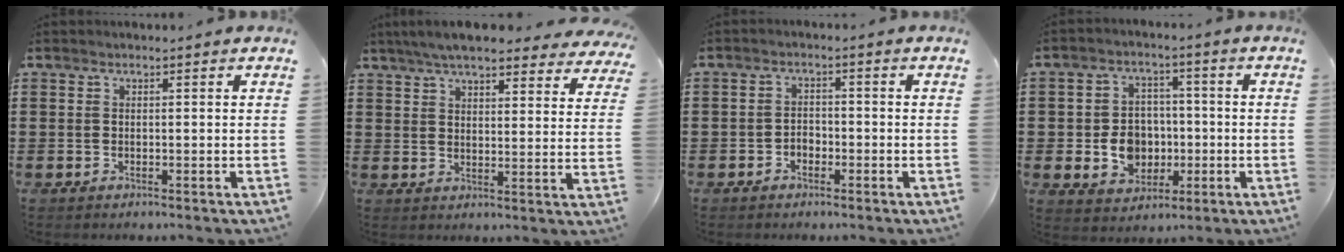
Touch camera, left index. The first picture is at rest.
{"total": 6.9, "force": [6.3, 0.7, 2.8], "torque": [-0.077, -0.017, 0.113]}
{"total": 1.9, "force": [-1.4, 1.1, 0.5], "torque": [-0.014, 0.004, -0.032]}
{"total": 7.1, "force": [-1.0, 6.1, 3.5], "torque": [-0.078, 0.014, -0.018]}